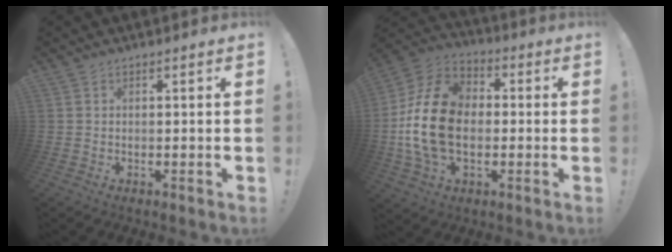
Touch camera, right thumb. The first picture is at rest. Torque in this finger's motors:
{"motor_torque": [2.54, 2.47, 0.28, 0.00, 0.17]}